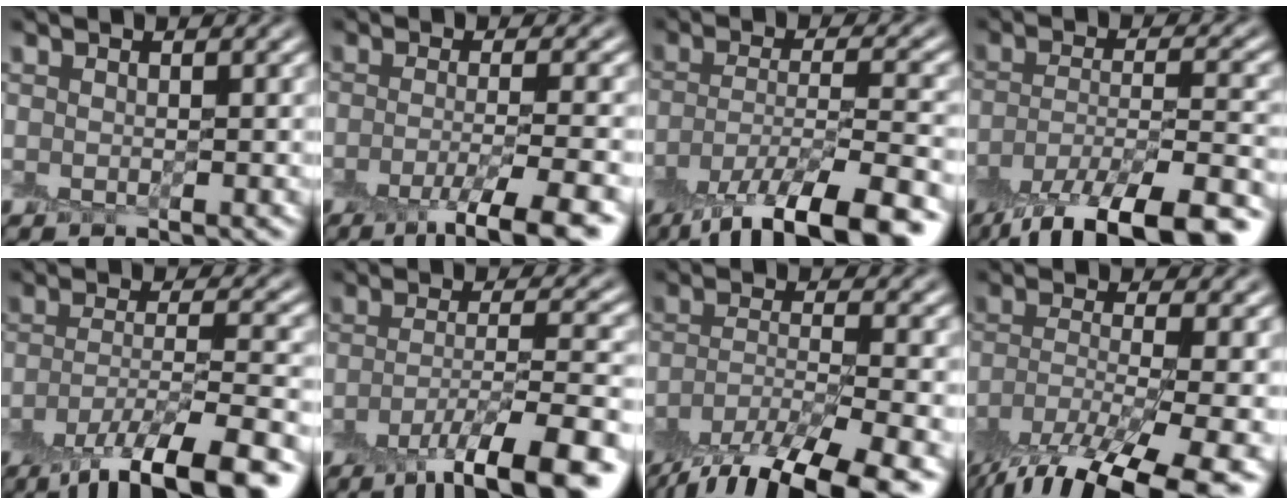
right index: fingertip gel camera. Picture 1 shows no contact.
{"total": 6.0, "force": [-3.0, 1.1, 5.0], "torque": [-0.070, -0.004, -0.055]}
{"total": 10.6, "force": [-6.5, 3.2, 7.7], "torque": [-0.130, -0.012, -0.107]}
{"total": 11.3, "force": [-7.6, 3.6, 7.5], "torque": [-0.134, -0.013, -0.124]}
{"total": 9.7, "force": [-5.6, 2.8, 7.4], "torque": [-0.115, -0.012, -0.093]}
{"total": 9.1, "force": [-4.8, 2.3, 7.4], "torque": [-0.108, -0.003, -0.081]}
{"total": 10.6, "force": [-7.3, 3.1, 7.1], "torque": [-0.130, -0.025, -0.123]}
{"total": 11.6, "force": [-7.2, 3.3, 8.4], "torque": [-0.162, -0.027, -0.121]}